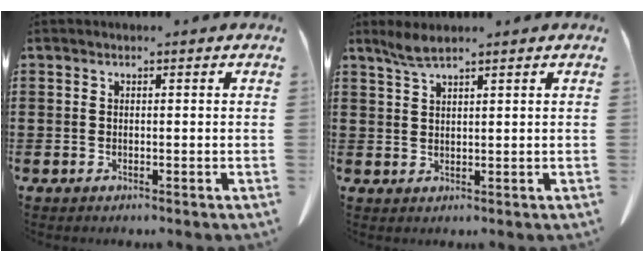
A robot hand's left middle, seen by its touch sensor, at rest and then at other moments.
{"total": 2.7, "force": [2.1, 0.3, 1.7], "torque": [-0.037, 0.002, 0.038]}